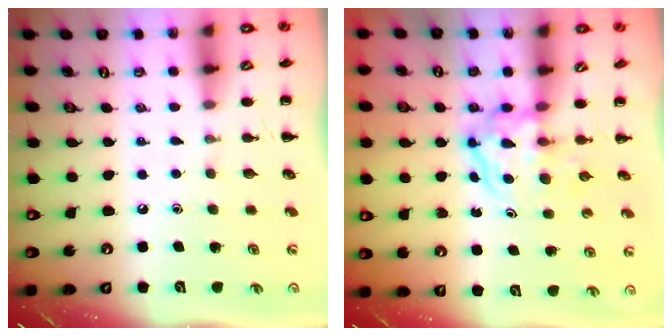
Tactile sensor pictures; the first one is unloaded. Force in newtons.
{"total": 3.9, "press": 3.8, "slide": 0.4}